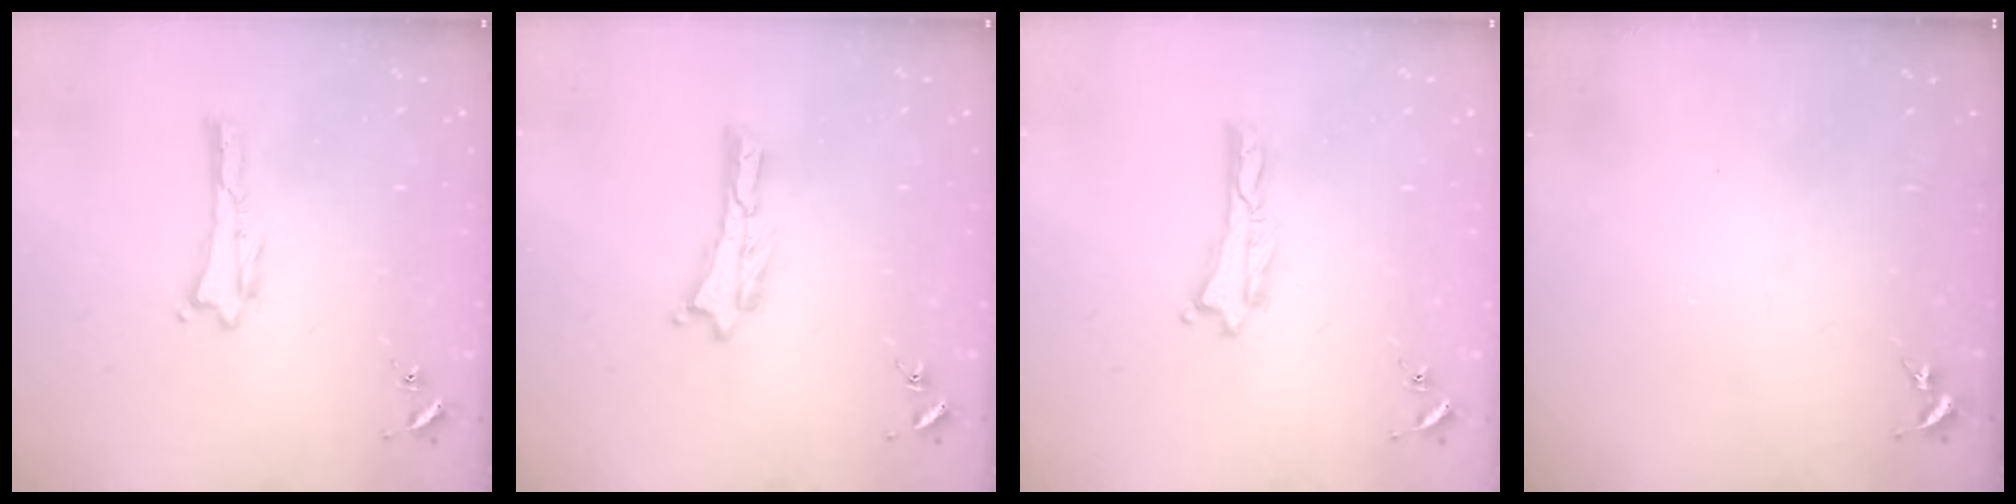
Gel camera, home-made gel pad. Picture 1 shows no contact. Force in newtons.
{"total": 0.0}
{"total": 0.0}
{"total": 0.0}